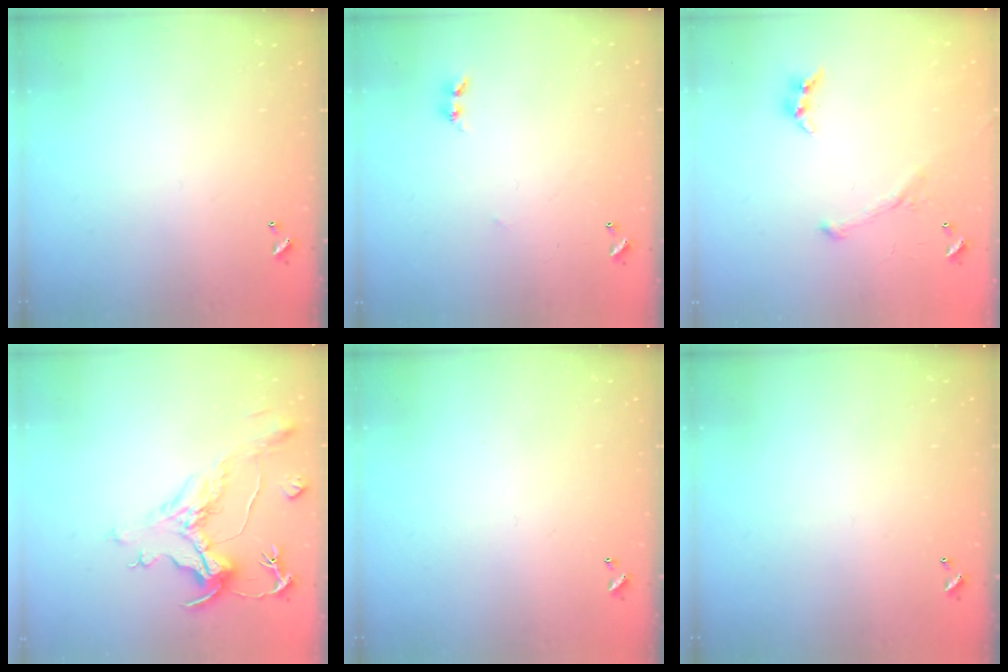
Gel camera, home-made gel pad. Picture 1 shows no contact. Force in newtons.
{"total": 2.8, "press": 2.7, "slide": 0.4}
{"total": 2.8, "press": 2.6, "slide": 1.0}
{"total": 1.6, "press": 0.0, "slide": 1.6}
{"total": 0.0}
{"total": 0.0}